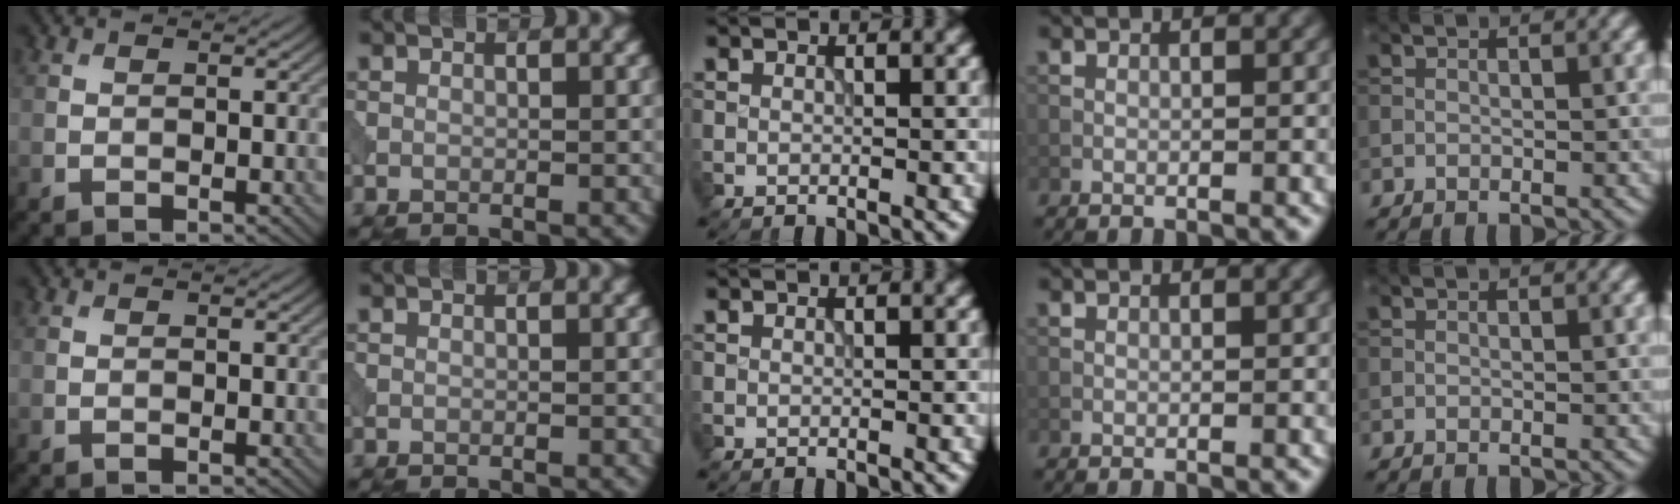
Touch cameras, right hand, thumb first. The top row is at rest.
{}